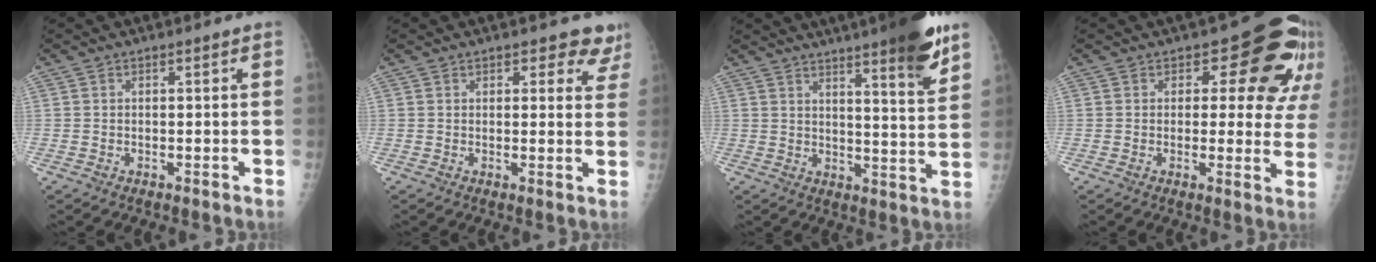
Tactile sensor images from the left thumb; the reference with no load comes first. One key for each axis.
{"total": 5.7, "fx": 4.2, "fy": 3.0, "fz": 2.4, "tx": 0.016, "ty": -0.018, "tz": 0.039}
{"total": 14.5, "fx": 9.7, "fy": 1.6, "fz": 10.7, "tx": -0.133, "ty": -0.049, "tz": 0.130}
{"total": 12.7, "fx": 6.4, "fy": 7.1, "fz": 8.3, "tx": -0.044, "ty": -0.029, "tz": 0.059}